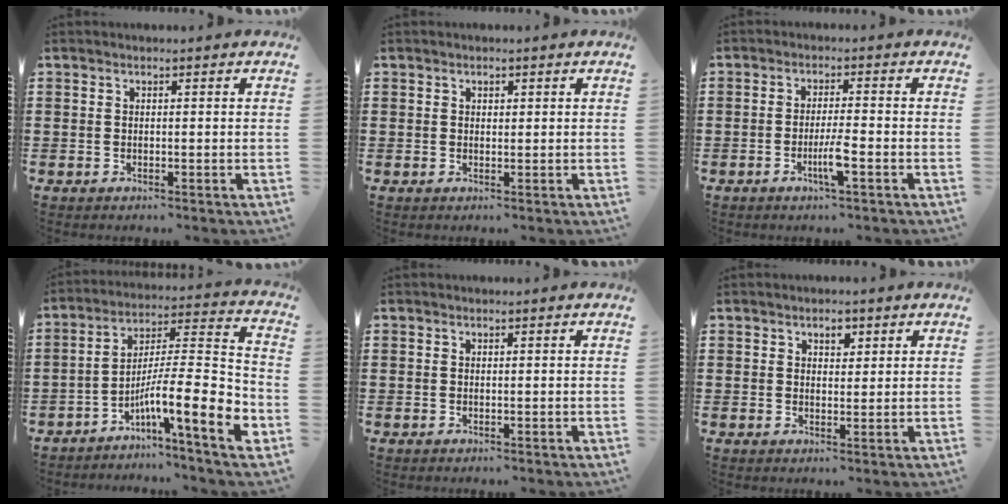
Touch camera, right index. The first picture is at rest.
{"total": 0.6, "force": [0.4, 0.4, 0.3], "torque": [-0.006, 0.003, 0.007]}
{"total": 4.1, "force": [-1.9, 0.1, 3.7], "torque": [-0.069, -0.009, -0.034]}
{"total": 12.3, "force": [-5.2, 1.8, 11.0], "torque": [-0.185, -0.022, -0.099]}
{"total": 0.0}
{"total": 2.3, "force": [1.4, 1.3, 1.2], "torque": [-0.020, 0.002, 0.024]}